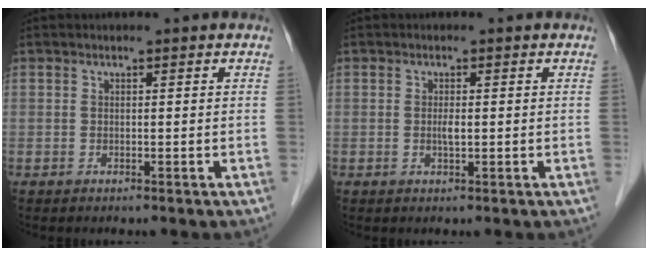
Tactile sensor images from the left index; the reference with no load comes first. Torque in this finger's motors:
{"motor_torque": [0.07, 0.04, 0.01, 0.01]}